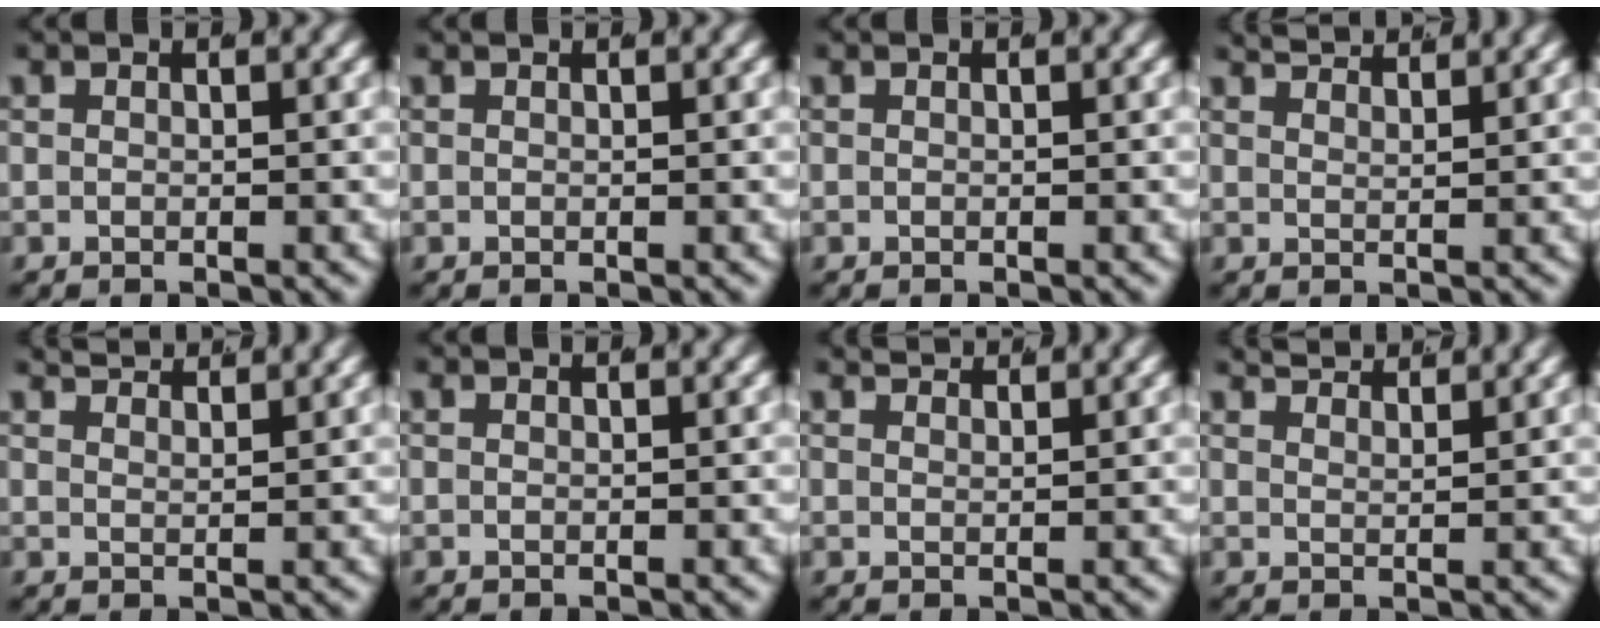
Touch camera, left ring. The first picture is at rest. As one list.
[{"total": 0.0}, {"total": 0.0}, {"total": 3.0, "force": [2.9, 0.0, 0.9], "torque": [-0.013, 0.002, 0.051]}, {"total": 3.1, "force": [3.0, 0.0, 0.9], "torque": [-0.013, 0.003, 0.051]}, {"total": 0.0}, {"total": 2.0, "force": [2.0, -0.3, 0.4], "torque": [-0.004, 0.001, 0.035]}, {"total": 3.5, "force": [3.3, 0.1, 1.1], "torque": [-0.016, 0.003, 0.057]}]